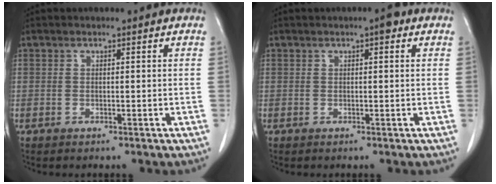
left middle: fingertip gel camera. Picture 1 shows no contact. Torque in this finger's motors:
{"motor_torque": [0.40, -0.40, 0.11, 0.03]}